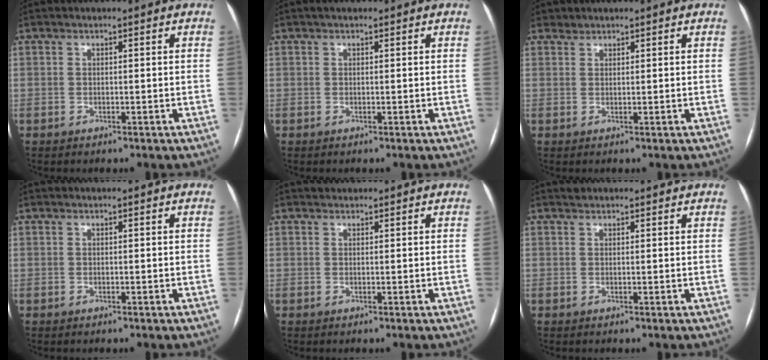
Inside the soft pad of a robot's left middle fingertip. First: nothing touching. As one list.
[{"total": 0.9, "force": [0.6, 0.5, 0.5], "torque": [-0.012, 0.011, 0.009]}, {"total": 0.9, "force": [0.7, 0.5, -0.2], "torque": [0.005, 0.000, 0.010]}, {"total": 0.0}, {"total": 0.8, "force": [0.6, 0.4, 0.0], "torque": [-0.004, 0.005, 0.010]}, {"total": 1.9, "force": [1.8, 0.7, 0.3], "torque": [-0.004, 0.022, 0.026]}]